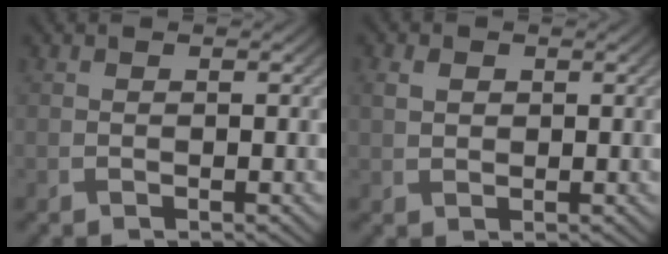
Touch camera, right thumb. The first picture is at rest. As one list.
[{"total": 2.1, "force": [0.6, 1.6, 1.2], "torque": [-0.033, 0.002, 0.012]}]